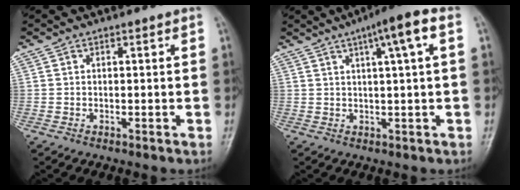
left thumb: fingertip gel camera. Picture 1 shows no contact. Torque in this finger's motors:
{"motor_torque": [0.41, 0.15, 0.84, 0.00, 0.01]}